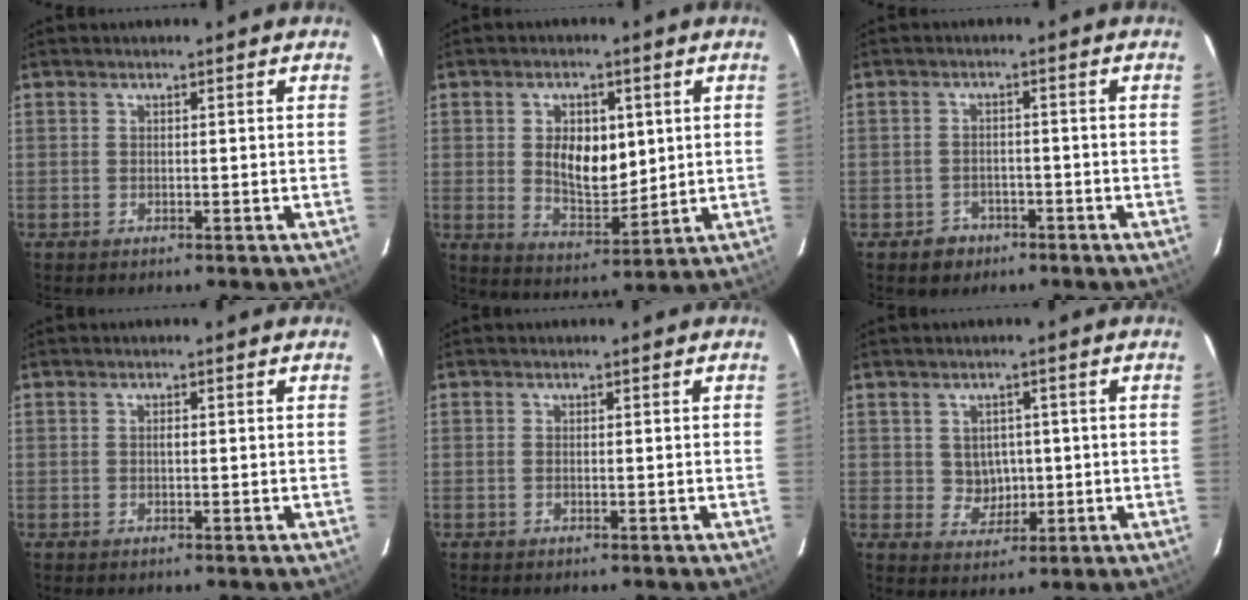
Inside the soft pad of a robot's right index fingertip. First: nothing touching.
{"total": 9.4, "force": [1.7, 5.4, 7.4], "torque": [-0.127, -0.002, 0.040]}
{"total": 3.9, "force": [-2.3, 3.1, 0.4], "torque": [-0.021, 0.012, -0.028]}
{"total": 0.6, "force": [0.1, 0.3, 0.6], "torque": [-0.008, 0.003, 0.002]}
{"total": 0.0}
{"total": 4.1, "force": [0.4, 3.9, 1.1], "torque": [-0.022, 0.010, 0.016]}